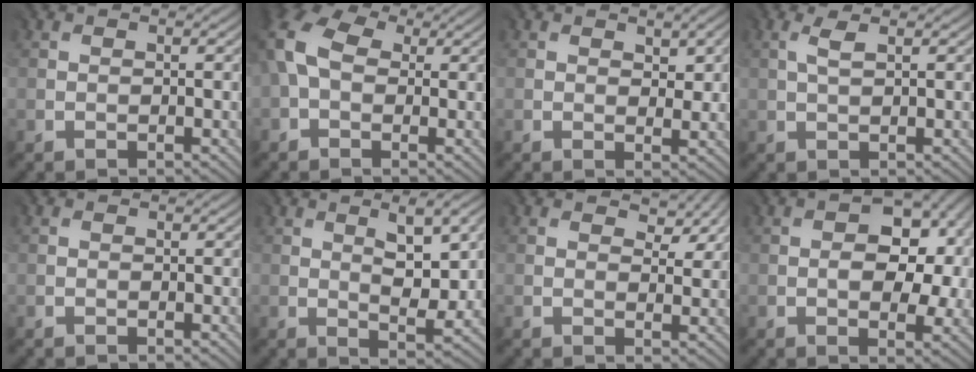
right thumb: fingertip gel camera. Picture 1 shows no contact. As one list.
[{"total": 9.8, "force": [1.3, 6.7, 7.0], "torque": [-0.191, 0.005, 0.024]}, {"total": 2.9, "force": [1.2, 1.5, 2.2], "torque": [-0.038, -0.006, 0.025]}, {"total": 1.4, "force": [0.9, 0.1, 1.1], "torque": [-0.030, 0.003, 0.019]}, {"total": 0.0}, {"total": 6.2, "force": [1.9, 2.1, 5.5], "torque": [-0.094, -0.007, 0.037]}, {"total": 3.7, "force": [2.1, 2.0, 2.3], "torque": [-0.034, -0.007, 0.034]}, {"total": 9.8, "force": [0.4, 5.9, 7.9], "torque": [-0.105, -0.002, 0.012]}]